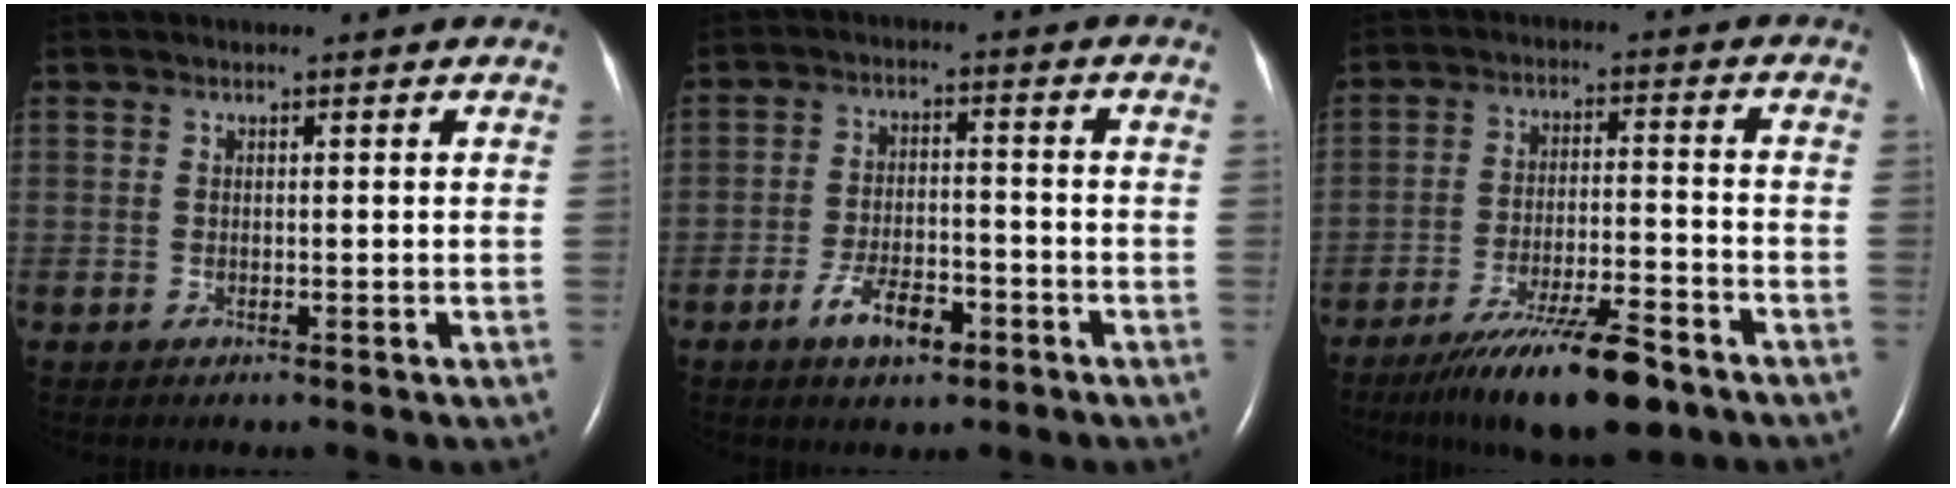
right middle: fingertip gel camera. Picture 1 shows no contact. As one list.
[{"total": 6.6, "force": [-3.9, 2.5, 4.8], "torque": [-0.091, -0.001, -0.063]}, {"total": 12.9, "force": [-9.4, 1.9, 8.7], "torque": [-0.146, -0.024, -0.154]}]